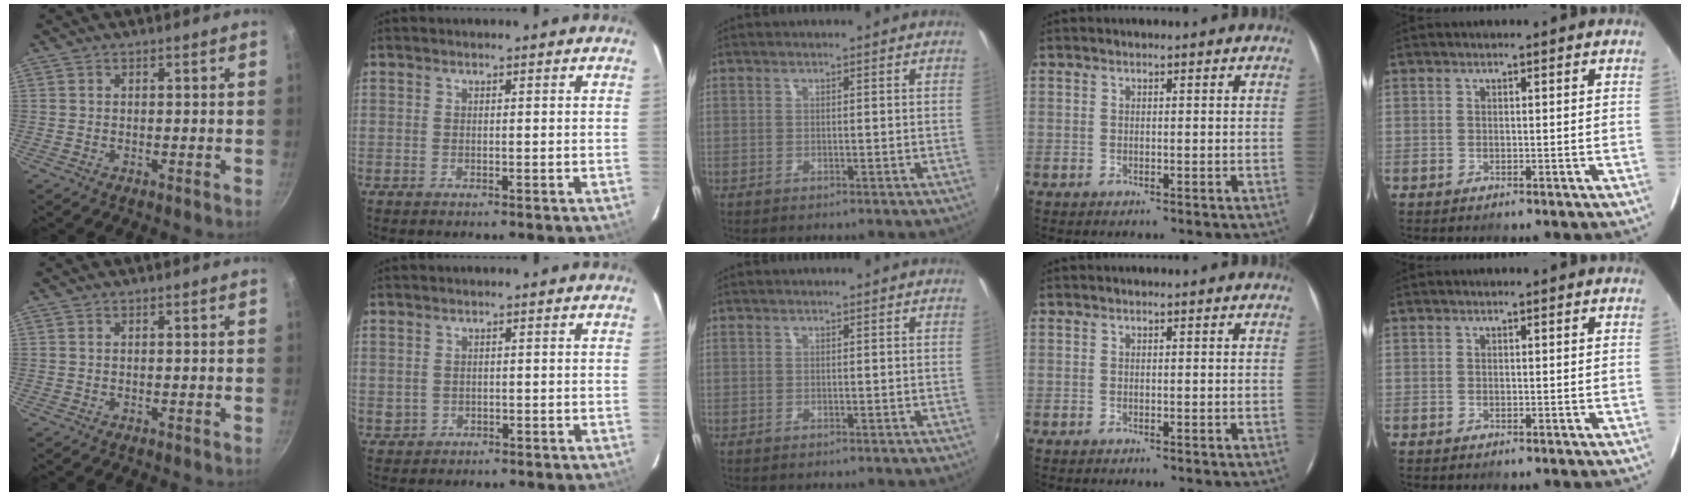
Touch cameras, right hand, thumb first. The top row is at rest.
{"index": {"total": 2.1, "force": [0.4, 1.9, 0.7], "torque": [-0.017, 0.006, 0.018]}}